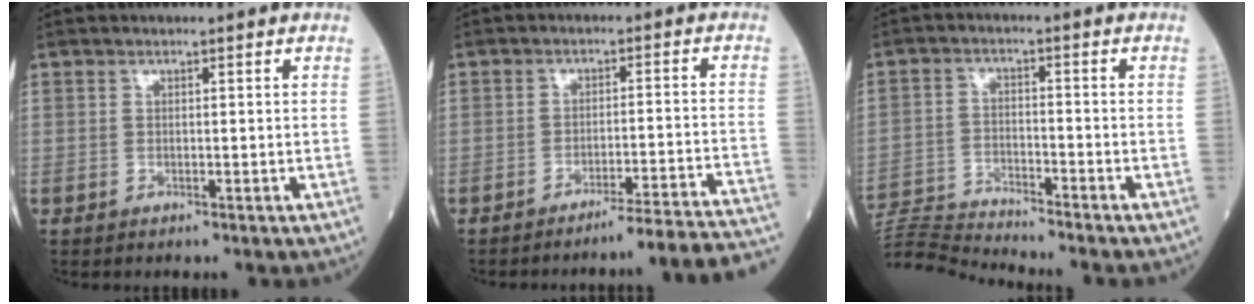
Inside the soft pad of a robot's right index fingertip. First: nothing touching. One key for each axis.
{"total": 14.3, "fx": -13.4, "fy": -2.4, "fz": 4.3, "tx": -0.009, "ty": -0.006, "tz": -0.170}
{"total": 9.0, "fx": -8.6, "fy": -2.6, "fz": 0.2, "tx": -0.011, "ty": -0.002, "tz": -0.162}